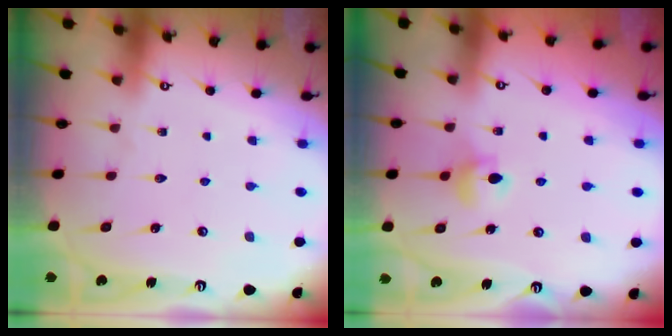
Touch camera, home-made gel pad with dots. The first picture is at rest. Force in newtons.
{"total": 5.4, "press": 5.4, "slide": 0.6}